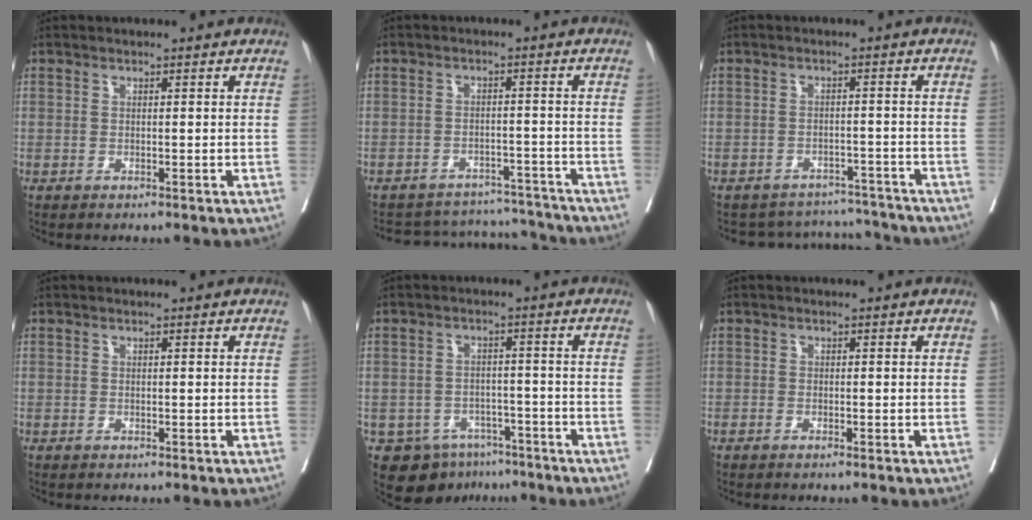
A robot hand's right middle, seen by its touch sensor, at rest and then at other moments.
{"total": 9.9, "force": [-9.7, 2.2, -0.3], "torque": [0.012, 0.029, -0.121]}
{"total": 7.8, "force": [-7.6, 1.8, -0.9], "torque": [0.018, 0.029, -0.093]}
{"total": 0.0}
{"total": 7.8, "force": [-5.2, 5.4, 2.1], "torque": [-0.026, 0.010, -0.069]}
{"total": 0.6, "force": [-0.5, 0.0, 0.4], "torque": [-0.009, -0.002, -0.008]}